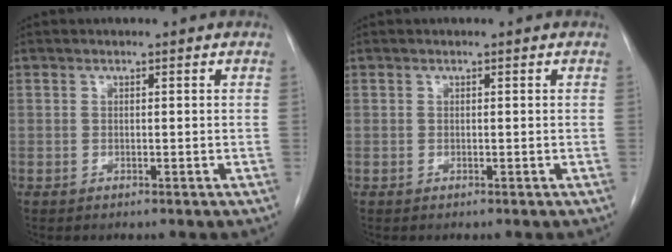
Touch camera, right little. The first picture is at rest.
{"total": 0.0}